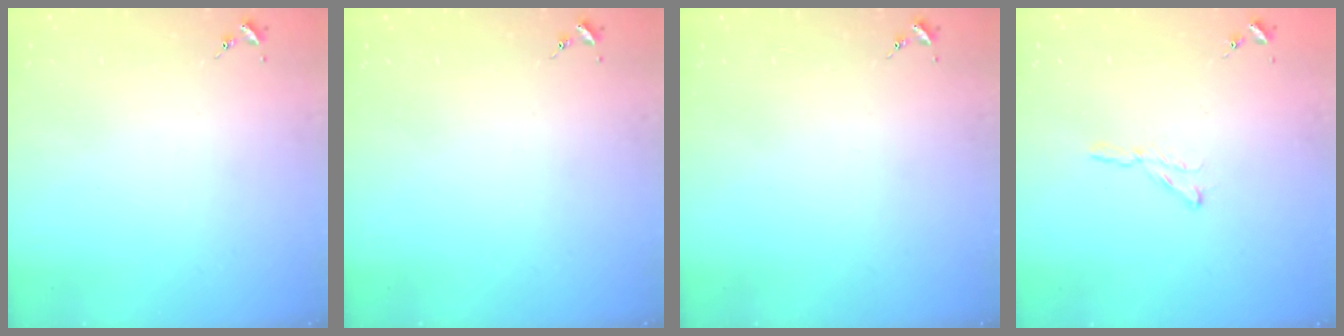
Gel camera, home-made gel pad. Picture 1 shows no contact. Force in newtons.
{"total": 0.0}
{"total": 0.0}
{"total": 2.9, "press": 2.9, "slide": 0.3}